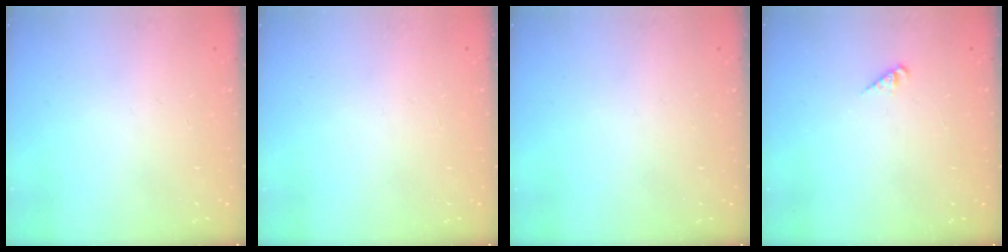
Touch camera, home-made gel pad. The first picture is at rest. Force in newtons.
{"total": 0.0}
{"total": 0.0}
{"total": 1.4, "press": 1.4, "slide": 0.3}